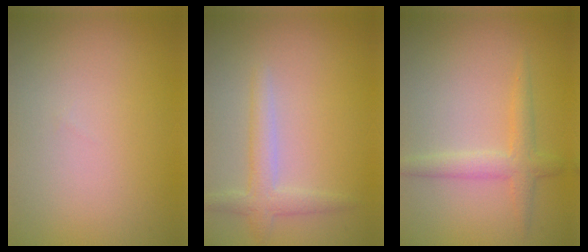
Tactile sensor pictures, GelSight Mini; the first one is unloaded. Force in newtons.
{"total": 2.4, "press": 2.4, "slide": 0.1}
{"total": 2.5, "press": 2.5, "slide": 0.1}